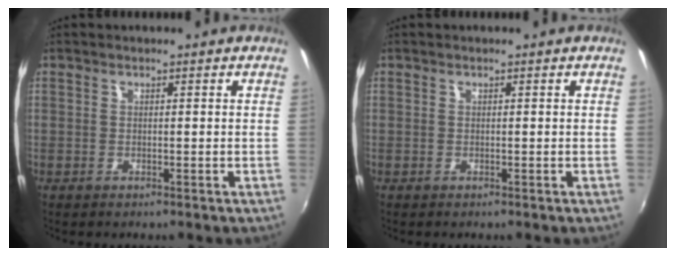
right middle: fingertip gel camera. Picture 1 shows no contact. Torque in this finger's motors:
{"motor_torque": [0.18, -0.13, 0.04, 0.01]}